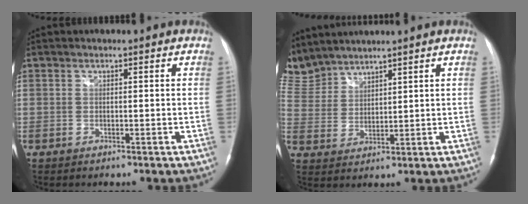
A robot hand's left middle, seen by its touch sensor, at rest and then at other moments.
{"total": 8.7, "force": [8.3, 2.5, 0.6], "torque": [-0.031, 0.011, 0.185]}